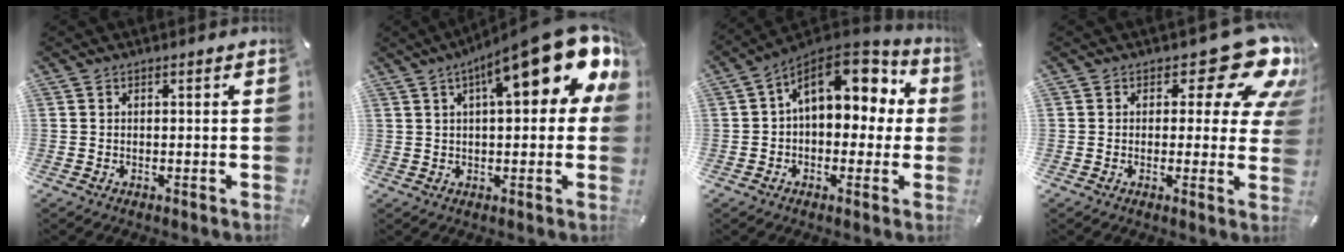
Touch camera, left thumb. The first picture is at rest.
{"total": 20.9, "force": [9.3, 6.4, 17.6], "torque": [-0.252, -0.046, 0.142]}
{"total": 14.1, "force": [5.5, 9.0, 9.4], "torque": [-0.140, -0.025, 0.099]}
{"total": 15.3, "force": [7.9, 6.7, 11.3], "torque": [-0.137, -0.055, 0.130]}